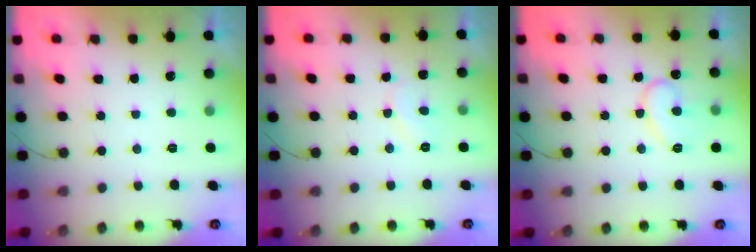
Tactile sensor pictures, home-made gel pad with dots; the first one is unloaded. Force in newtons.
{"total": 4.8, "press": 4.8, "slide": 0.5}
{"total": 10.4, "press": 10.4, "slide": 0.9}